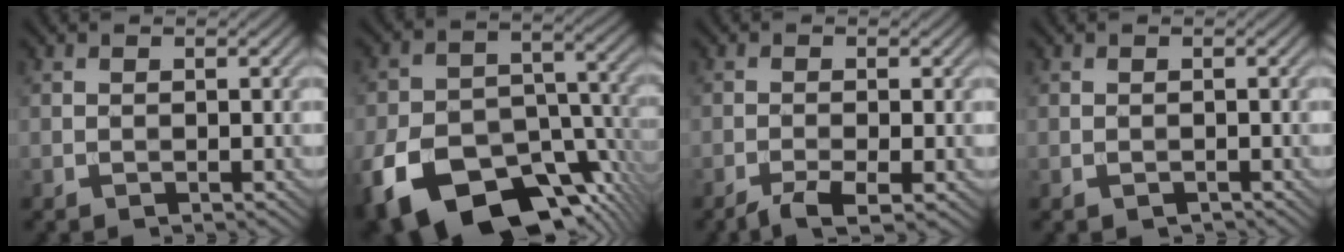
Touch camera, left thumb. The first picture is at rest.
{"total": 18.0, "force": [-10.0, 10.8, 10.4], "torque": [-0.205, -0.044, -0.154]}
{"total": 3.0, "force": [-1.9, 0.4, 2.2], "torque": [-0.044, 0.000, -0.038]}
{"total": 0.6, "force": [-0.4, 0.4, 0.3], "torque": [-0.005, -0.004, -0.005]}